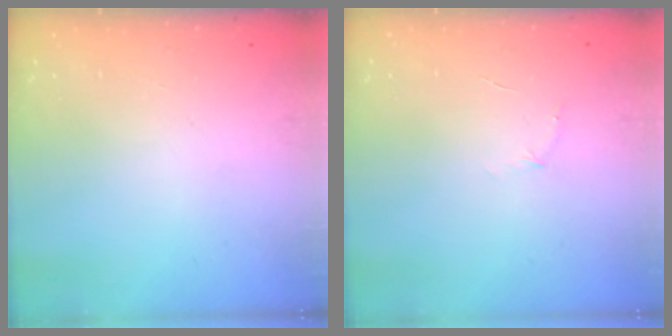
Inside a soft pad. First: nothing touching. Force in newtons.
{"total": 3.8, "press": 3.6, "slide": 1.1}